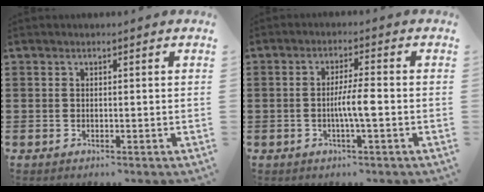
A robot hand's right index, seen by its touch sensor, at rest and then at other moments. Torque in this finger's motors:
{"motor_torque": [1.02, -0.71, 0.27, 0.12]}